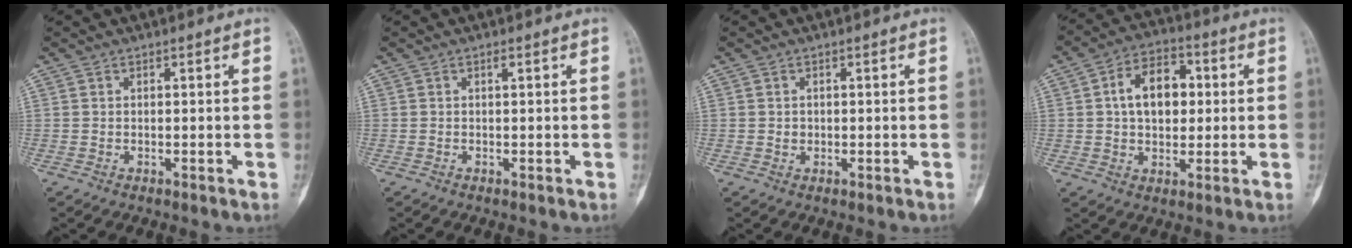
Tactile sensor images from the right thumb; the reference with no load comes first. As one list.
[{"total": 0.7, "force": [0.1, 0.2, 0.6], "torque": [-0.009, 0.001, 0.000]}, {"total": 0.9, "force": [0.0, 0.8, 0.3], "torque": [-0.003, 0.002, 0.001]}, {"total": 11.1, "force": [1.6, 7.4, 8.2], "torque": [-0.104, 0.015, 0.021]}]